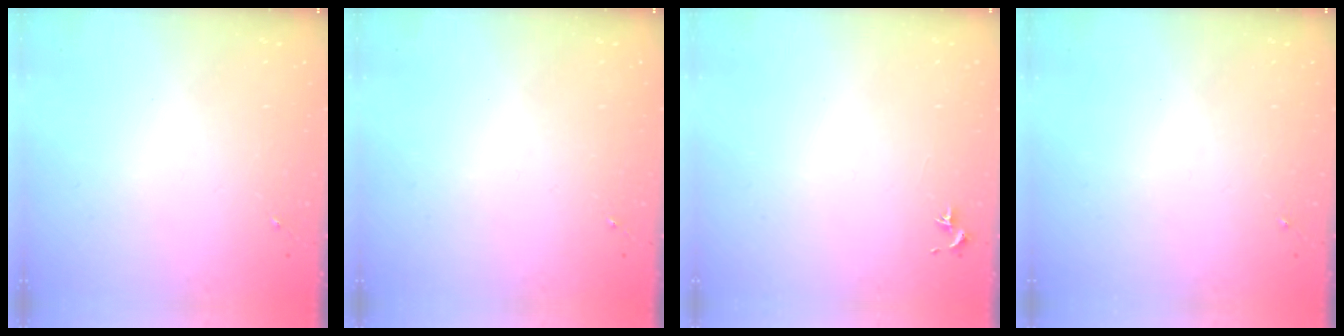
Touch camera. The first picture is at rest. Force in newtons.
{"total": 0.0}
{"total": 0.8, "press": 0.7, "slide": 0.3}
{"total": 0.0}